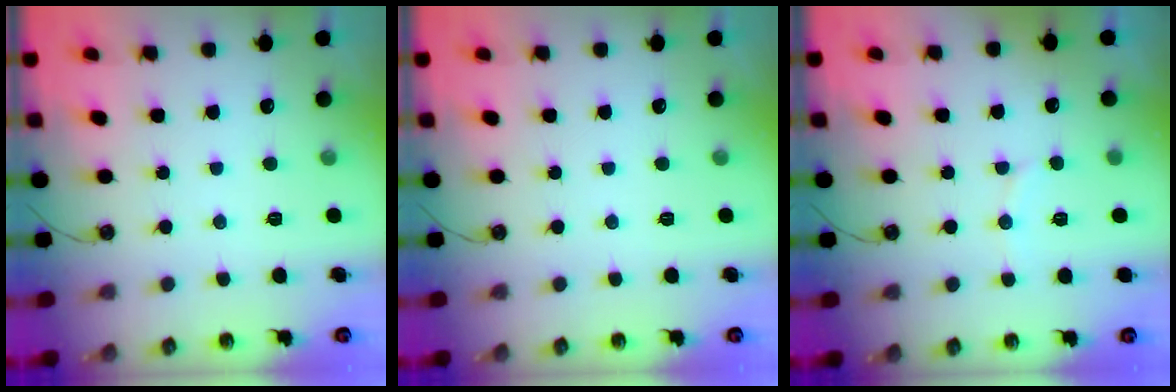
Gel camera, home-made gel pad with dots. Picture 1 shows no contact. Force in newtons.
{"total": 0.0}
{"total": 5.1, "press": 4.9, "slide": 1.2}